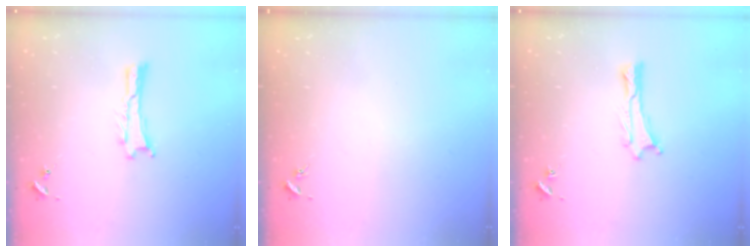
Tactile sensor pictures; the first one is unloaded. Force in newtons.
{"total": 0.0}
{"total": 0.0}